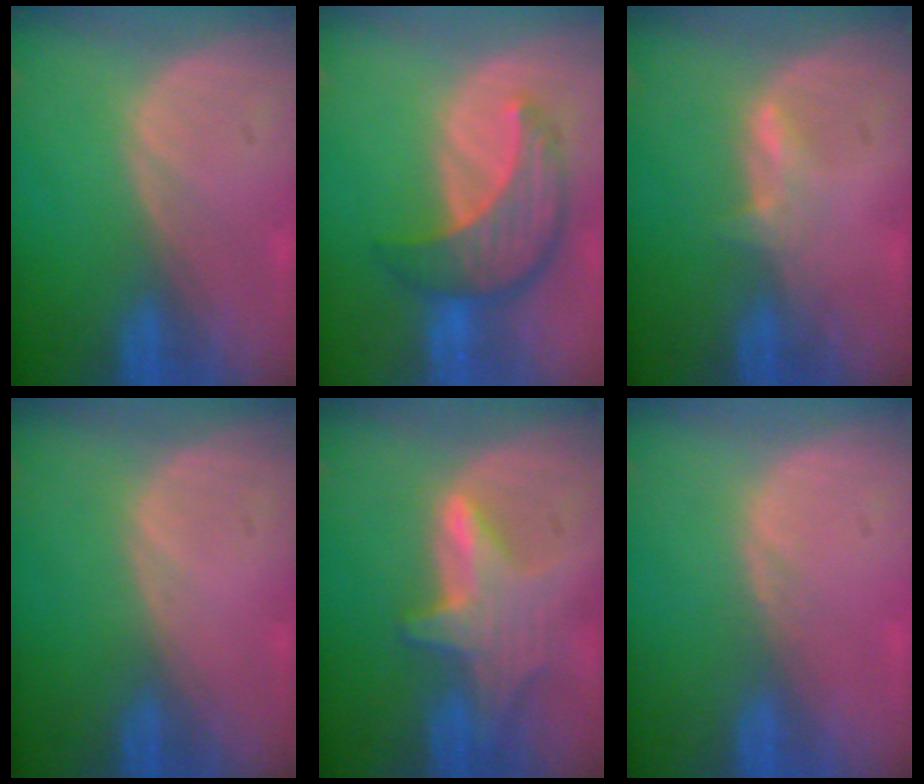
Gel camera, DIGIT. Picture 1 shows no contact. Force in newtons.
{"total": 8.1, "press": 7.5, "slide": 3.1}
{"total": 2.1, "press": 2.0, "slide": 0.4}
{"total": 0.0}
{"total": 6.7, "press": 6.2, "slide": 2.3}
{"total": 0.5, "press": 0.5, "slide": 0.1}